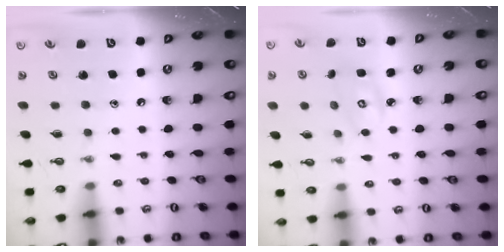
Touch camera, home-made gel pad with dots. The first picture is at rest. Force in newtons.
{"total": 3.6, "press": 3.6, "slide": 0.2}